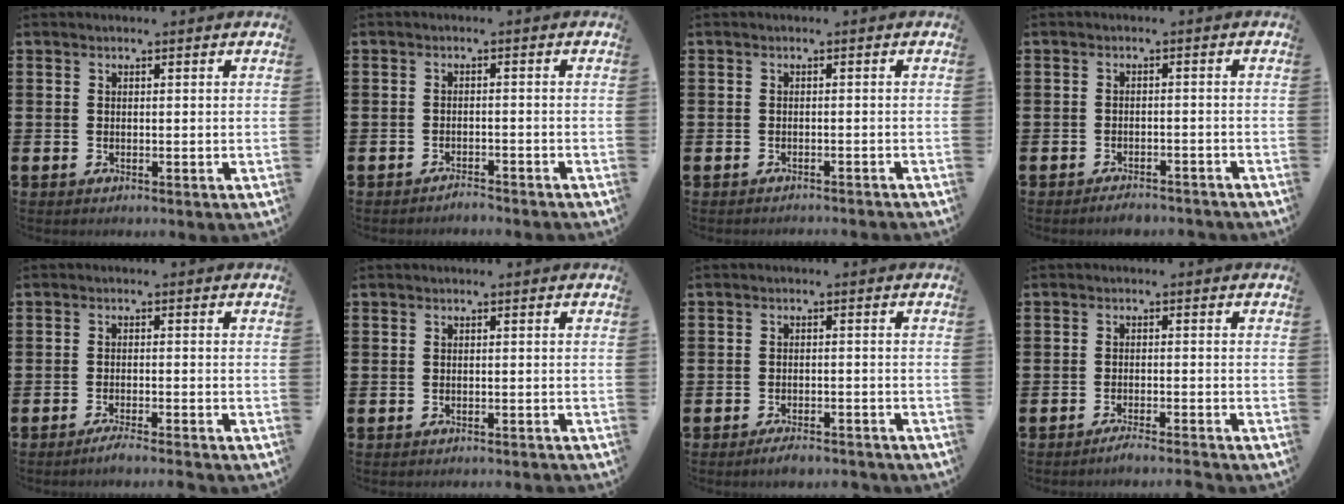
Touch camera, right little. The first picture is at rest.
{"total": 1.6, "force": [-1.6, 0.0, 0.1], "torque": [-0.005, 0.003, -0.032]}
{"total": 0.8, "force": [-0.8, -0.1, 0.0], "torque": [0.007, -0.004, -0.019]}
{"total": 1.9, "force": [-1.9, 0.1, 0.4], "torque": [-0.009, 0.002, -0.037]}
{"total": 1.9, "force": [-1.7, -0.2, 0.9], "torque": [-0.013, 0.002, -0.033]}
{"total": 0.7, "force": [-0.7, -0.1, 0.1], "torque": [-0.001, -0.002, -0.014]}
{"total": 2.3, "force": [-2.1, 0.2, 0.9], "torque": [-0.015, 0.006, -0.041]}
{"total": 2.0, "force": [-1.8, -0.2, 0.7], "torque": [-0.010, 0.002, -0.035]}